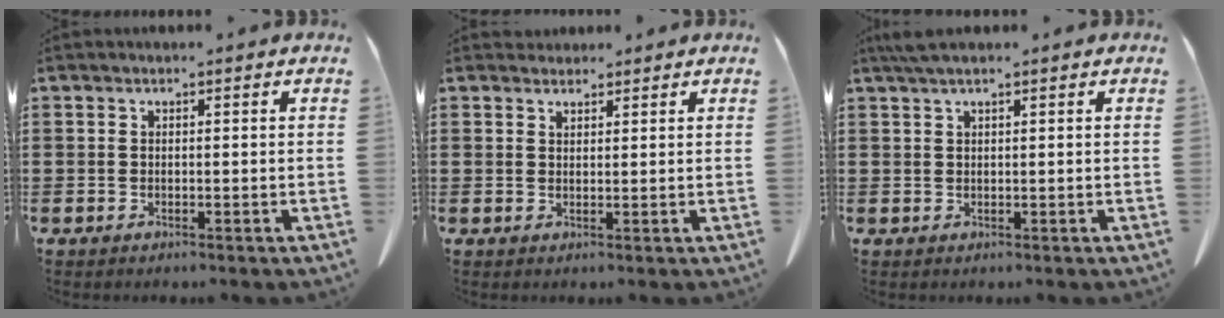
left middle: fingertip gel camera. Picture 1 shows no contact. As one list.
[{"total": 1.8, "force": [1.7, 0.7, 0.0], "torque": [-0.004, 0.002, 0.034]}, {"total": 2.4, "force": [1.6, 0.1, 1.7], "torque": [-0.036, 0.001, 0.030]}]